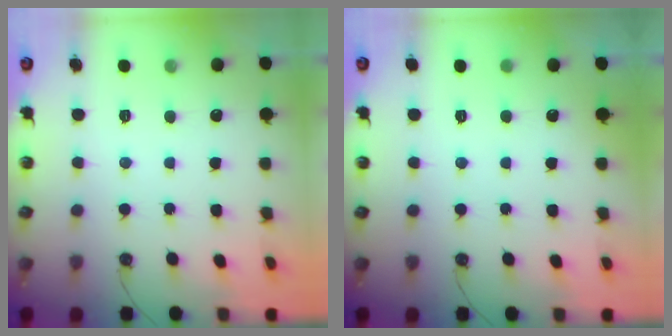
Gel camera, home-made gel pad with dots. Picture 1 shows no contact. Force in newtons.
{"total": 1.5, "press": 0.2, "slide": 1.5}